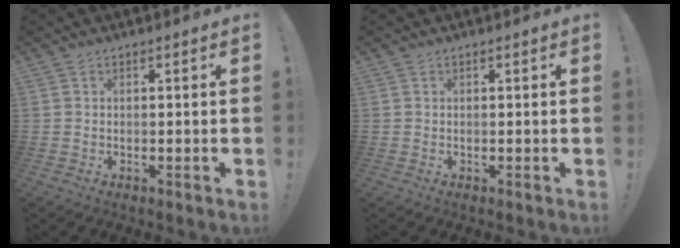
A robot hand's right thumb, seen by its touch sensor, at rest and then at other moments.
{"total": 0.0}